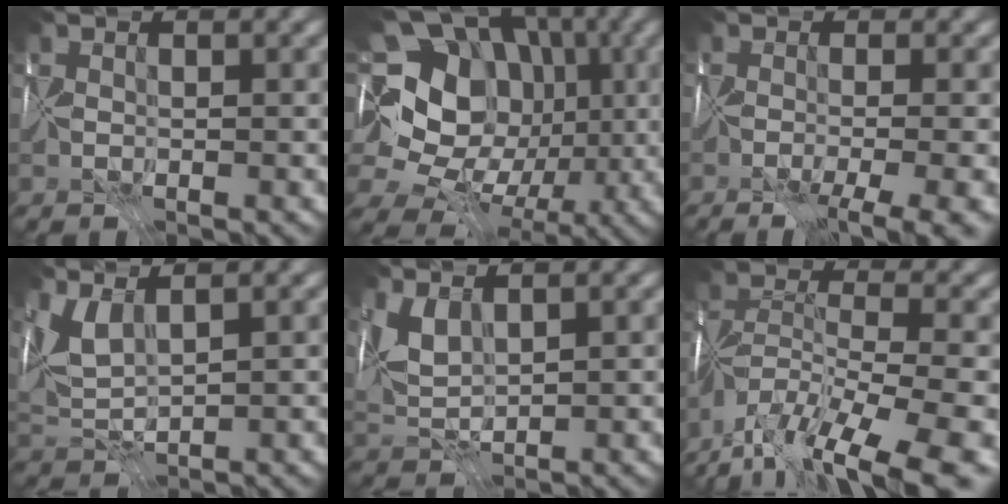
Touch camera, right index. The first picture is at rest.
{"total": 18.4, "force": [1.2, 15.6, 9.8], "torque": [-0.189, 0.052, 0.008]}
{"total": 6.0, "force": [-3.3, 1.4, 4.8], "torque": [-0.056, -0.008, -0.046]}
{"total": 3.6, "force": [2.0, 1.3, 2.7], "torque": [-0.072, 0.006, 0.043]}
{"total": 3.0, "force": [1.6, 1.4, 2.1], "torque": [-0.055, 0.006, 0.031]}
{"total": 14.9, "force": [-11.3, 4.1, 8.8], "torque": [-0.174, -0.019, -0.179]}